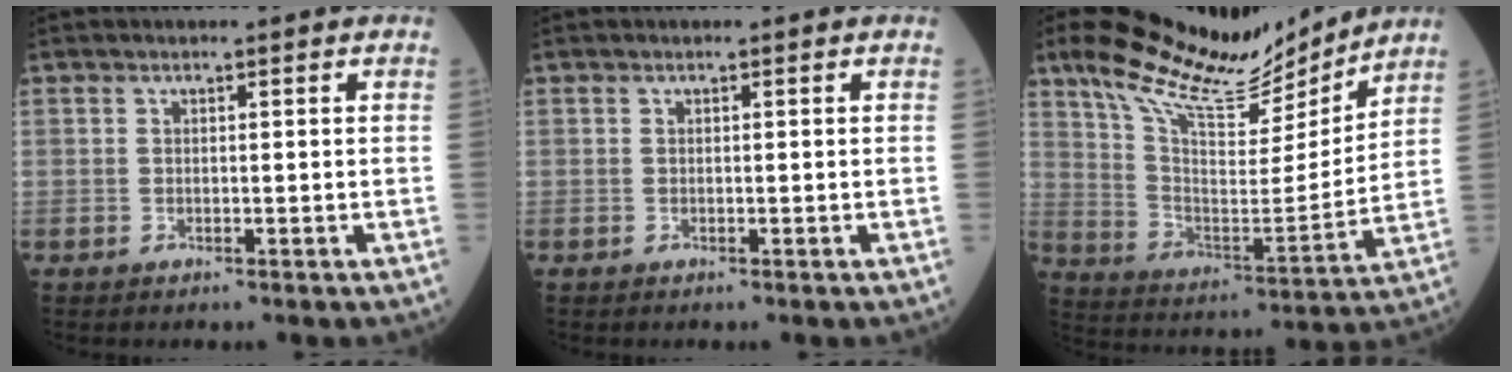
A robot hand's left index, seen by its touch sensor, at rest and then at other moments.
{"total": 0.0}
{"total": 17.4, "force": [14.7, 3.7, 8.4], "torque": [-0.156, -0.008, 0.255]}